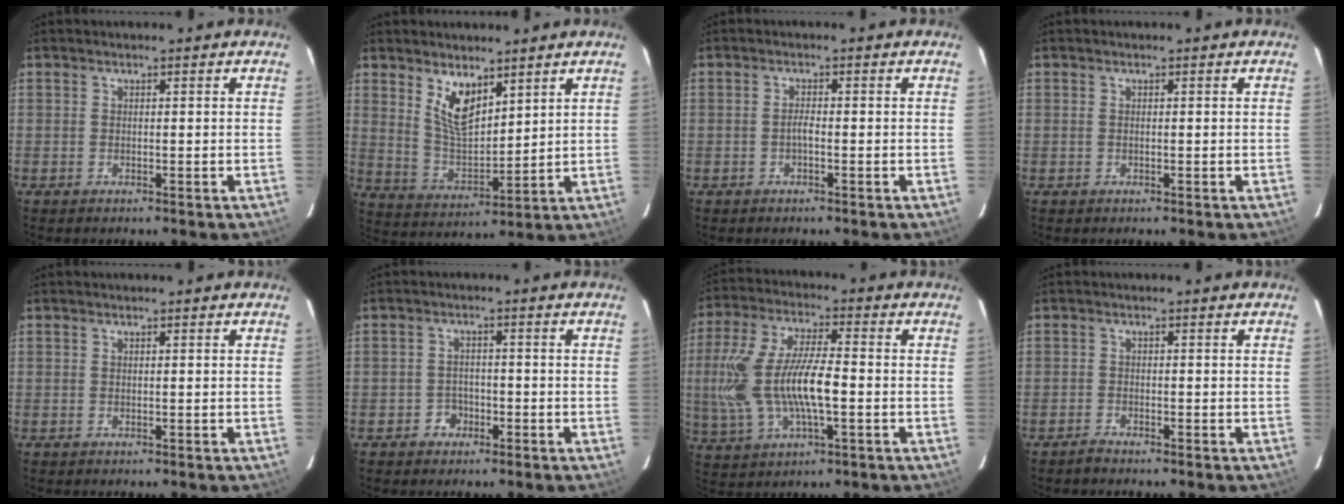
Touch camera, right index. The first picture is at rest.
{"total": 8.6, "force": [5.2, 3.7, 5.7], "torque": [-0.102, -0.004, 0.112]}
{"total": 1.2, "force": [-0.6, 0.2, 1.1], "torque": [-0.021, 0.004, -0.012]}
{"total": 0.0}
{"total": 0.0}
{"total": 3.1, "force": [-1.8, 2.6, 0.3], "torque": [-0.009, 0.012, -0.027]}
{"total": 16.6, "force": [-1.9, 6.3, 15.3], "torque": [-0.316, -0.002, -0.029]}
{"total": 1.4, "force": [-1.4, 0.2, 0.2], "torque": [-0.013, -0.001, -0.026]}